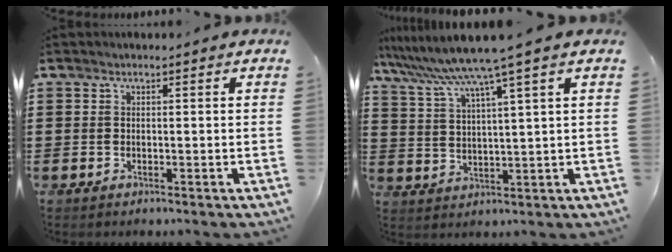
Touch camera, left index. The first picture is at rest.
{"total": 7.1, "force": [5.6, -1.1, 4.3], "torque": [-0.104, -0.034, 0.092]}